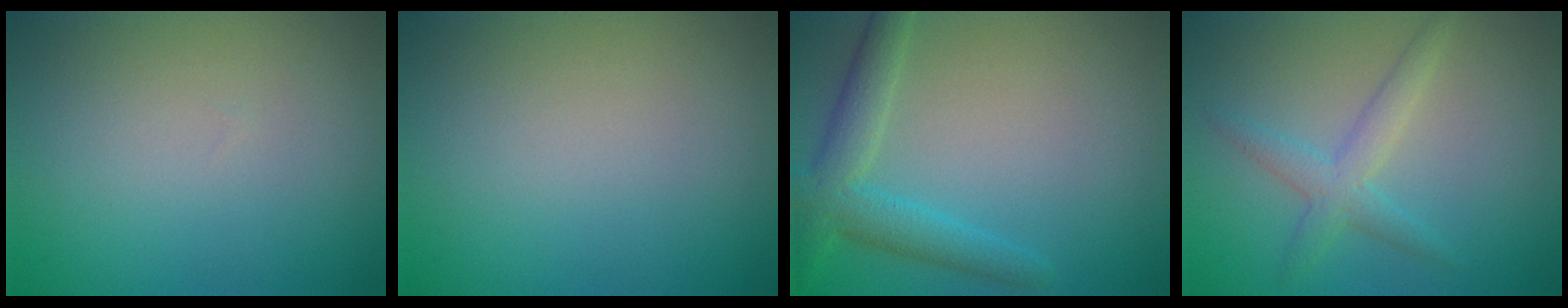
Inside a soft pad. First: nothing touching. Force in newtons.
{"total": 0.0}
{"total": 4.0, "press": 4.0, "slide": 0.3}
{"total": 2.5, "press": 2.5, "slide": 0.1}